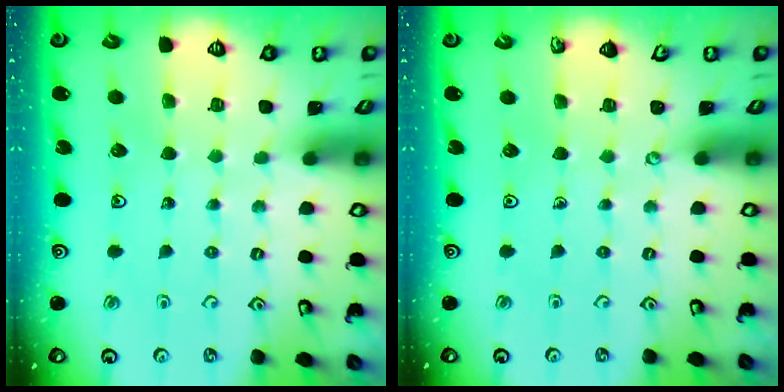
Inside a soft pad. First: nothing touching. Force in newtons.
{"total": 0.0}